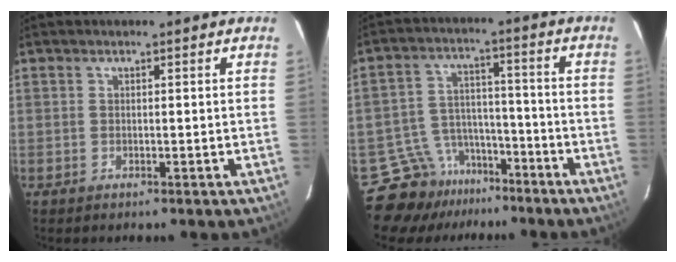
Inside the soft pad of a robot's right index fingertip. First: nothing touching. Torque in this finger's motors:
{"motor_torque": [-0.28, -0.16, -0.86, -0.21]}